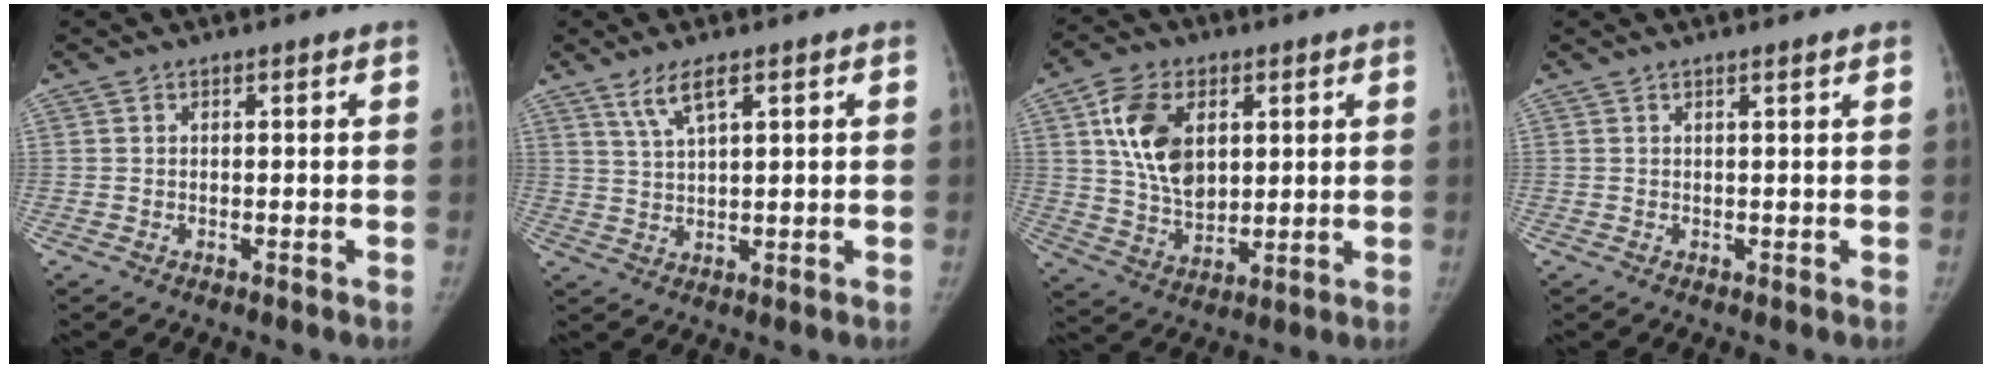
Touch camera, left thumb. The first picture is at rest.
{"total": 5.2, "force": [2.7, 1.7, 4.1], "torque": [-0.079, -0.007, 0.058]}
{"total": 13.7, "force": [3.8, 9.1, 9.4], "torque": [-0.142, -0.016, 0.074]}
{"total": 0.7, "force": [0.4, -0.2, 0.5], "torque": [-0.016, -0.004, 0.011]}